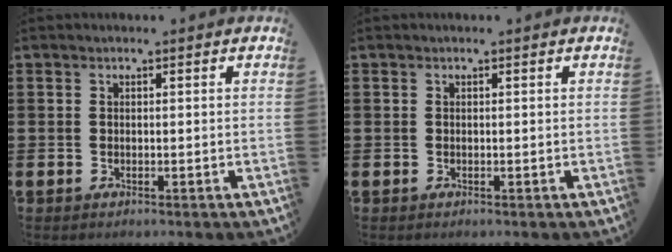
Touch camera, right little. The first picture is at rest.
{"total": 0.0}